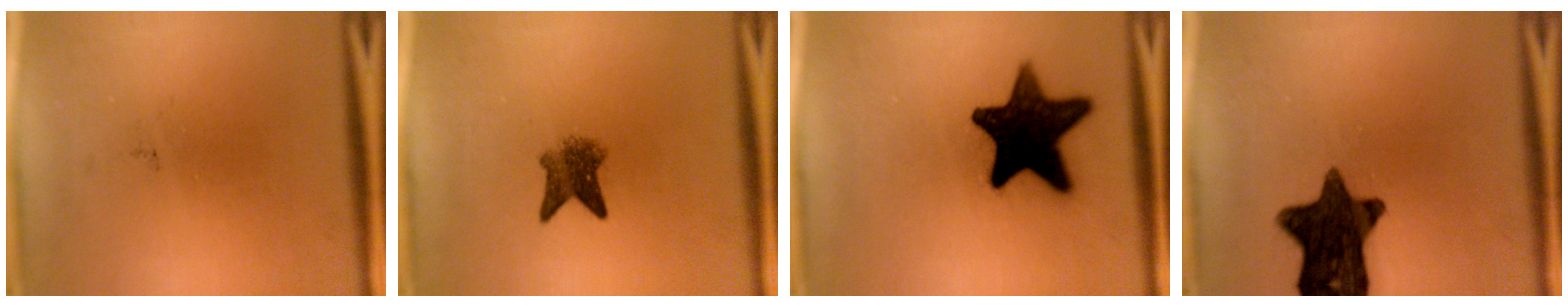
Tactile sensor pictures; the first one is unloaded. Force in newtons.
{"total": 3.9}
{"total": 15.8}
{"total": 13.3}